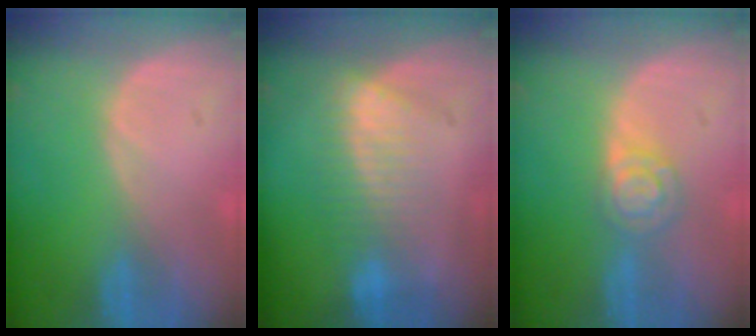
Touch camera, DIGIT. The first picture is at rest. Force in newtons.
{"total": 6.7, "press": 6.3, "slide": 2.1}
{"total": 4.6, "press": 4.2, "slide": 2.0}